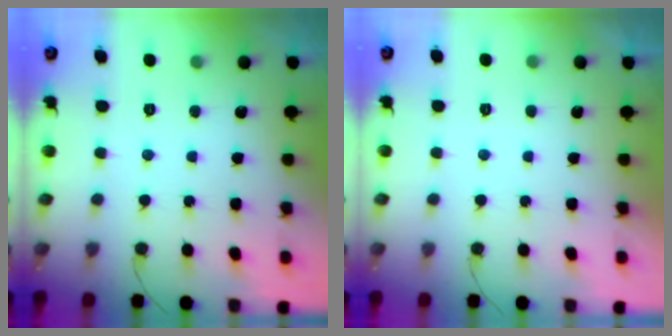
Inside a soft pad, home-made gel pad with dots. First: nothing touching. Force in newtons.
{"total": 2.3, "press": 2.3, "slide": 0.4}